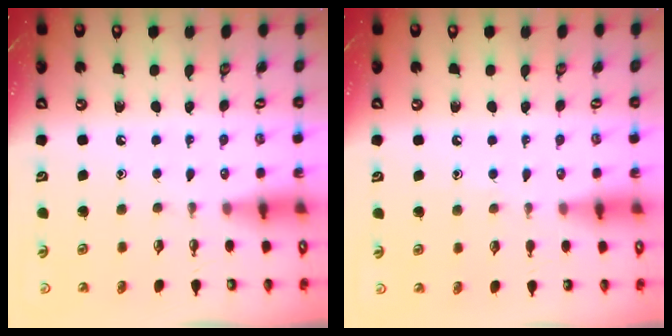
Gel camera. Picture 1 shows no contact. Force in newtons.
{"total": 4.5, "press": 4.5, "slide": 0.5}